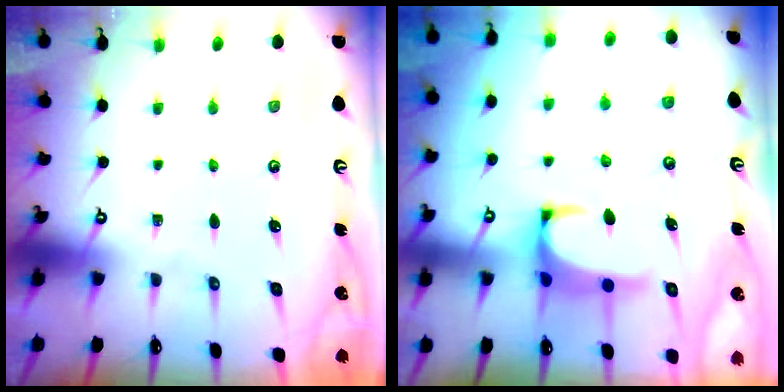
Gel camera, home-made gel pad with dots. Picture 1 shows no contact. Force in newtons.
{"total": 1.6, "press": 1.4, "slide": 0.7}